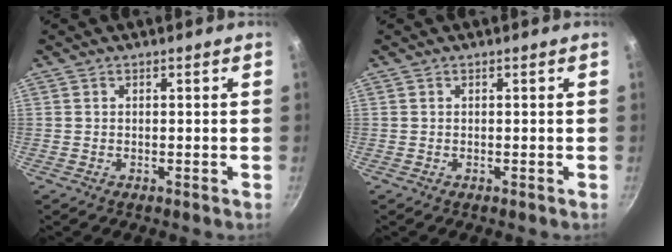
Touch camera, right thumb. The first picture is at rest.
{"total": 0.0}